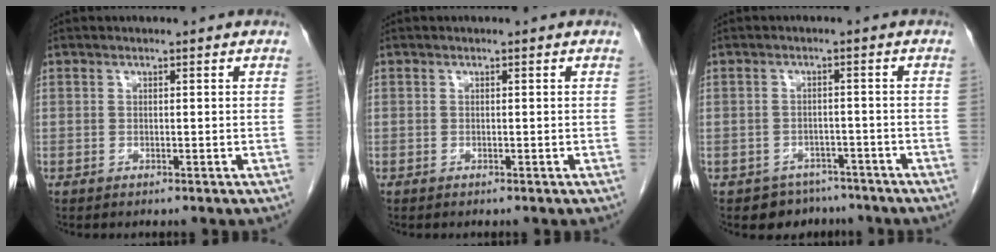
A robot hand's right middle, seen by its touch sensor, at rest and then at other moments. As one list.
[{"total": 0.0}, {"total": 5.3, "force": [-4.3, 3.1, -0.2], "torque": [0.017, 0.016, -0.059]}]